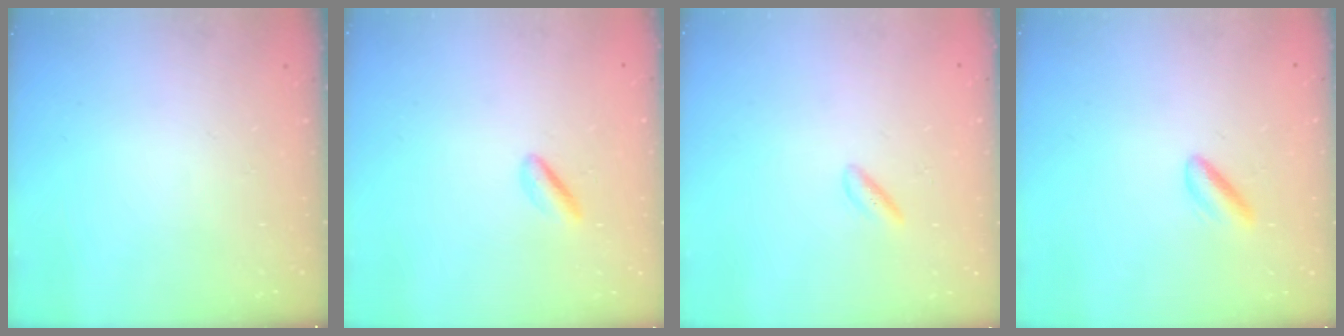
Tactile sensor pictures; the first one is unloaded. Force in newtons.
{"total": 1.6, "press": 1.3, "slide": 0.8}
{"total": 1.7, "press": 1.3, "slide": 1.1}
{"total": 4.9, "press": 4.7, "slide": 1.1}